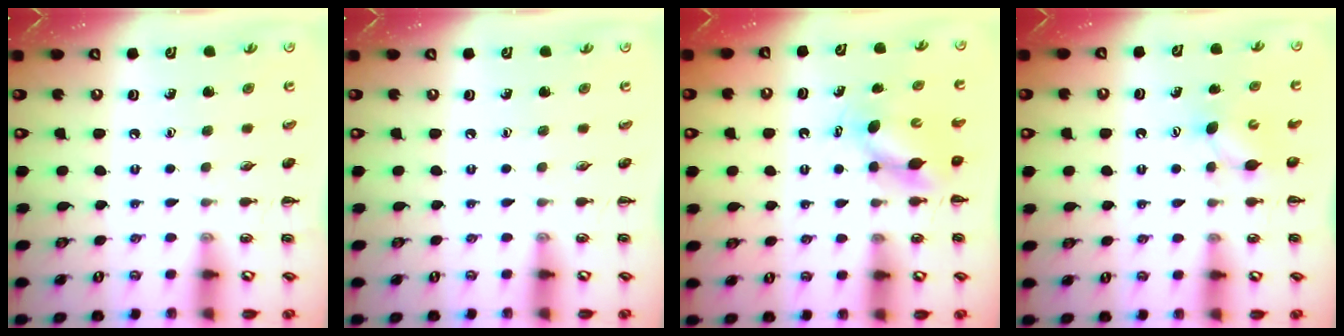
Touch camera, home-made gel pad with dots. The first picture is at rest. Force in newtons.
{"total": 0.0}
{"total": 5.2, "press": 5.2, "slide": 0.4}
{"total": 4.4, "press": 4.3, "slide": 1.1}